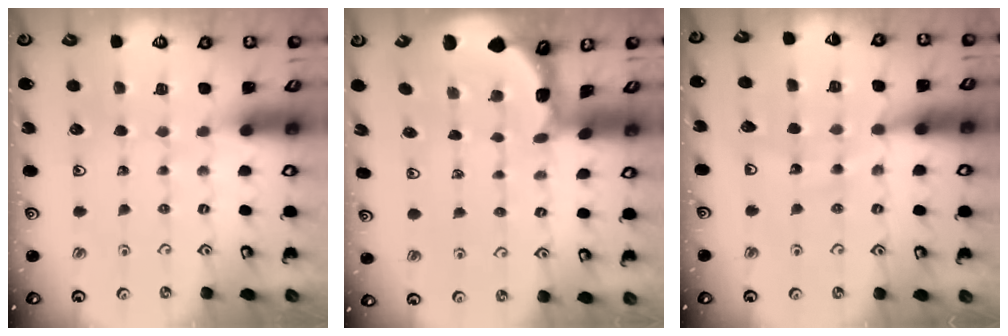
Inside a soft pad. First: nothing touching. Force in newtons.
{"total": 1.5, "press": 1.5, "slide": 0.1}
{"total": 10.5, "press": 10.5, "slide": 1.3}